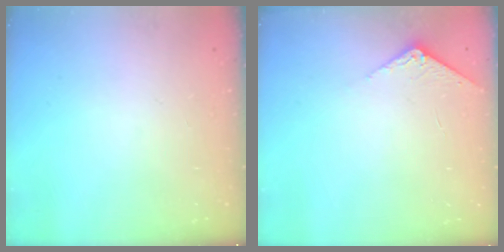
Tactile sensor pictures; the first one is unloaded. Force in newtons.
{"total": 3.5, "press": 3.5, "slide": 0.4}